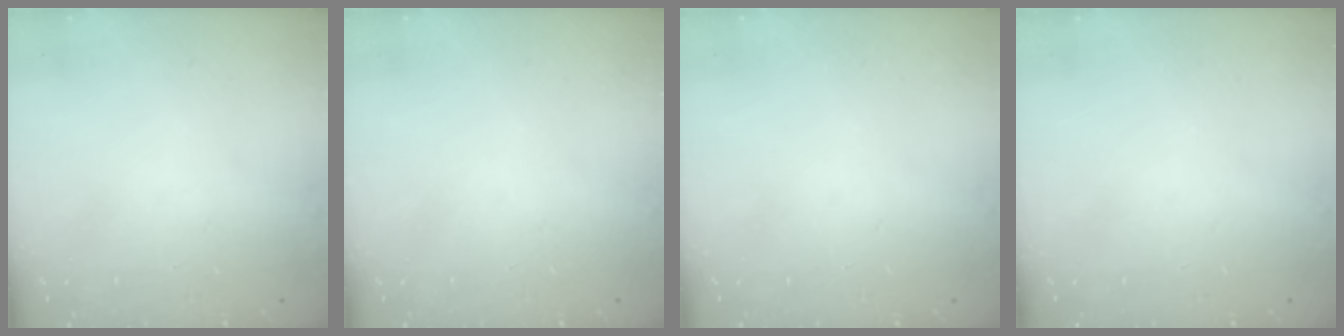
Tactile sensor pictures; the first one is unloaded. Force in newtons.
{"total": 0.0}
{"total": 0.0}
{"total": 0.0}